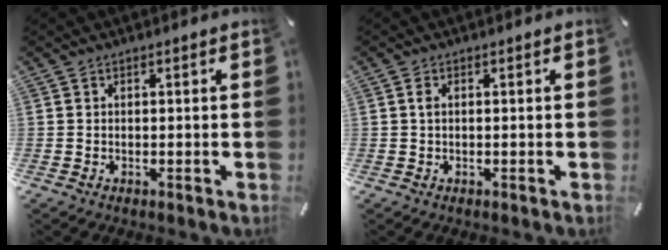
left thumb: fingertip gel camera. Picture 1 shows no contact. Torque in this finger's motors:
{"motor_torque": [0.03, 0.01, 0.06, -0.14, 0.07]}